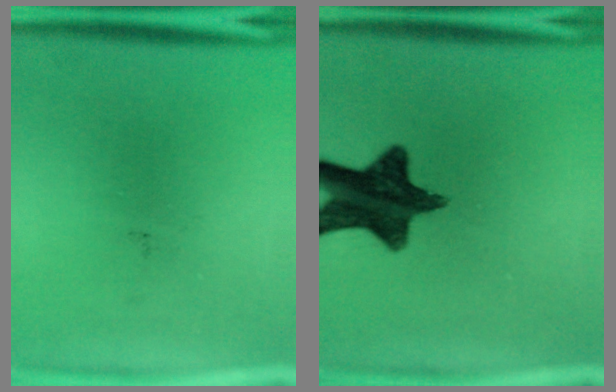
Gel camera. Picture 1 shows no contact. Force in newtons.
{"total": 13.2}